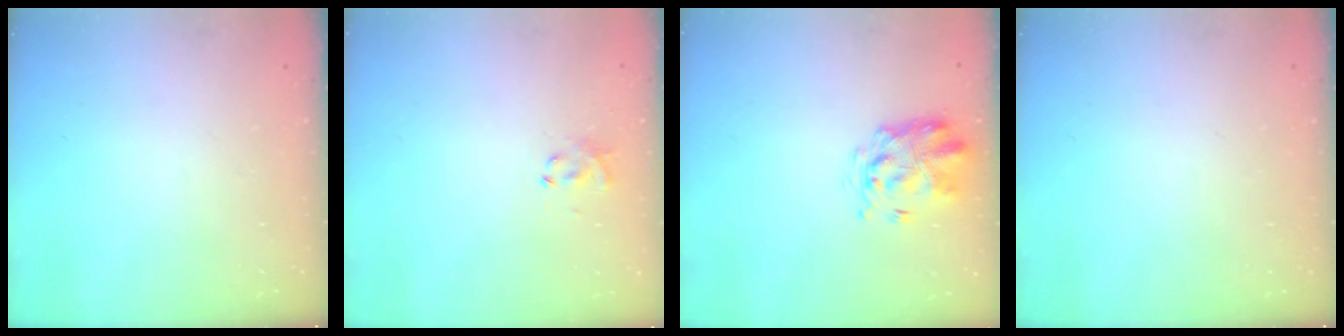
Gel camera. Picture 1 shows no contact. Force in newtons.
{"total": 2.9, "press": 2.8, "slide": 0.9}
{"total": 3.1, "press": 3.0, "slide": 0.9}
{"total": 0.0}